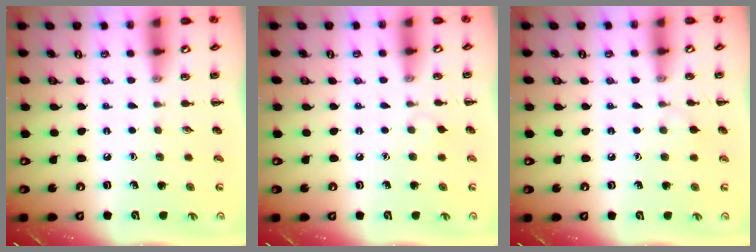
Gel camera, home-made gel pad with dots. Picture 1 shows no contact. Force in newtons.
{"total": 2.8, "press": 2.6, "slide": 1.1}
{"total": 4.7, "press": 4.4, "slide": 1.6}